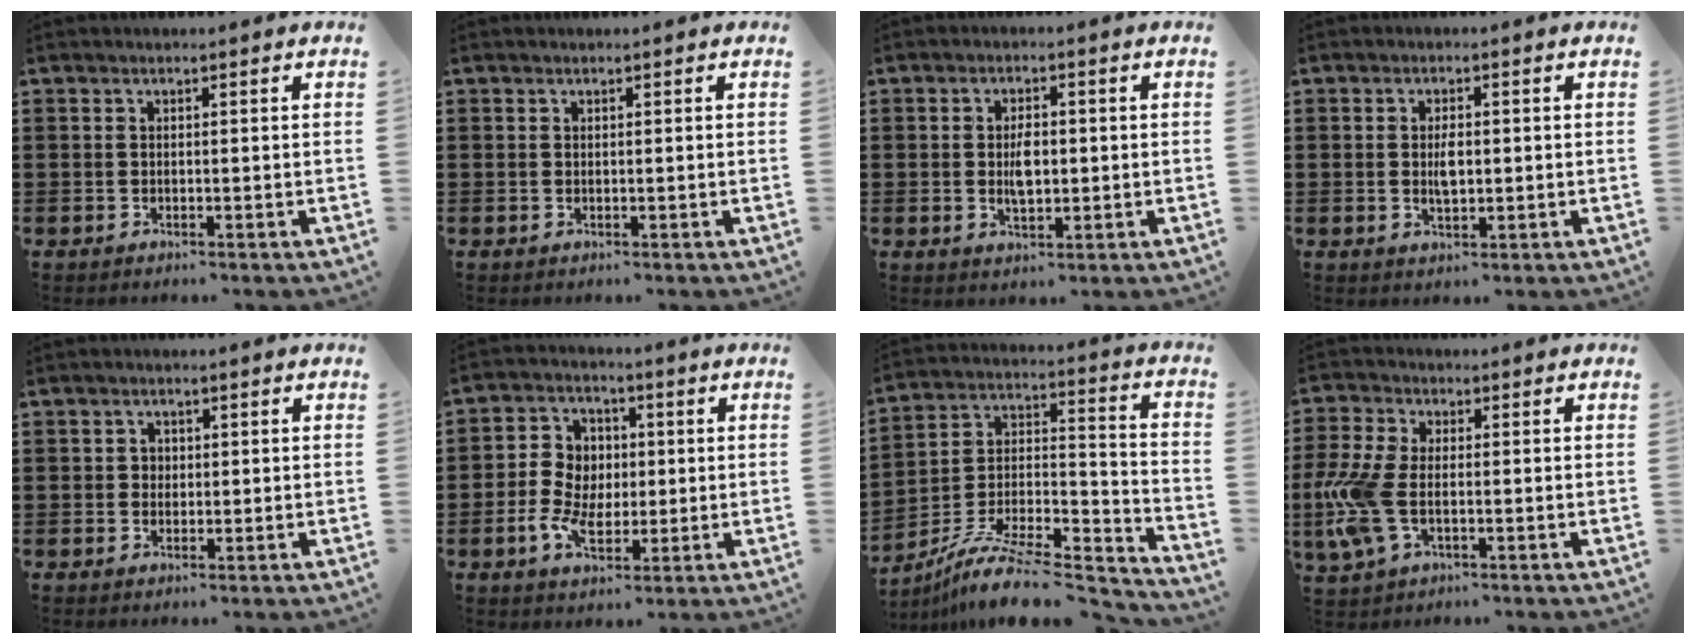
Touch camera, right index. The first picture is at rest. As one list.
[{"total": 0.0}, {"total": 3.9, "force": [-0.1, 2.0, 3.4], "torque": [-0.056, 0.001, -0.004]}, {"total": 3.0, "force": [0.0, 1.4, 2.7], "torque": [-0.052, 0.003, -0.001]}, {"total": 1.4, "force": [0.1, 1.3, 0.4], "torque": [-0.013, 0.008, 0.001]}, {"total": 6.6, "force": [-1.2, 5.5, 3.4], "torque": [-0.088, 0.017, -0.025]}, {"total": 10.7, "force": [-8.5, 2.9, 5.8], "torque": [-0.102, 0.017, -0.165]}, {"total": 8.5, "force": [-1.6, 4.4, 7.1], "torque": [-0.179, -0.009, -0.034]}]